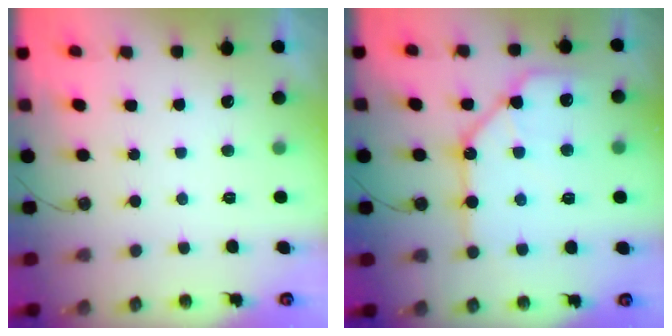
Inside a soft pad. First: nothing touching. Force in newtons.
{"total": 15.0, "press": 14.9, "slide": 1.7}